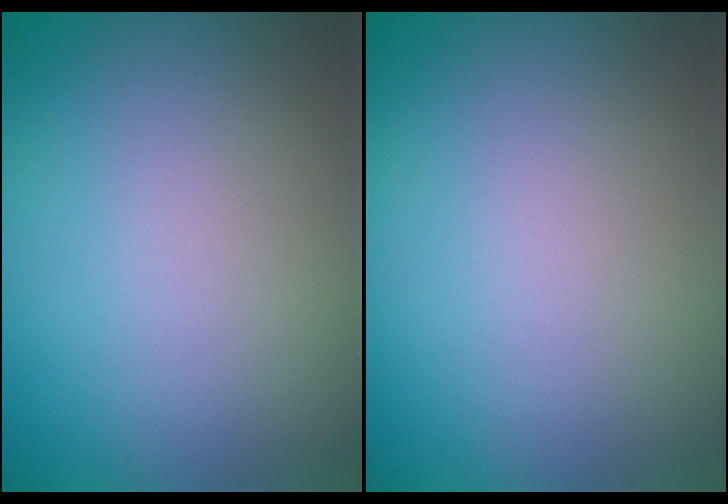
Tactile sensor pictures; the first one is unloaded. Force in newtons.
{"total": 0.0}